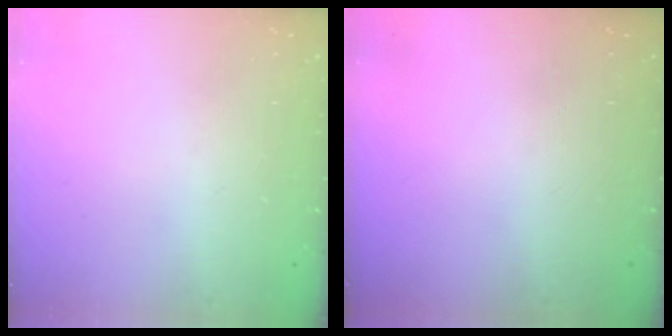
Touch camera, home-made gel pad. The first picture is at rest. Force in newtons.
{"total": 0.0}